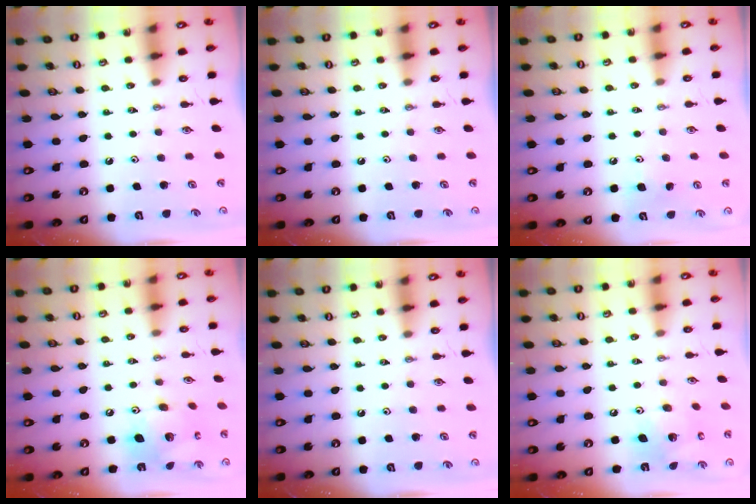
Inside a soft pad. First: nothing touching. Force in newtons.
{"total": 0.0}
{"total": 5.5, "press": 5.2, "slide": 1.7}
{"total": 14.0, "press": 13.9, "slide": 1.5}
{"total": 0.0}
{"total": 11.2, "press": 11.1, "slide": 1.1}